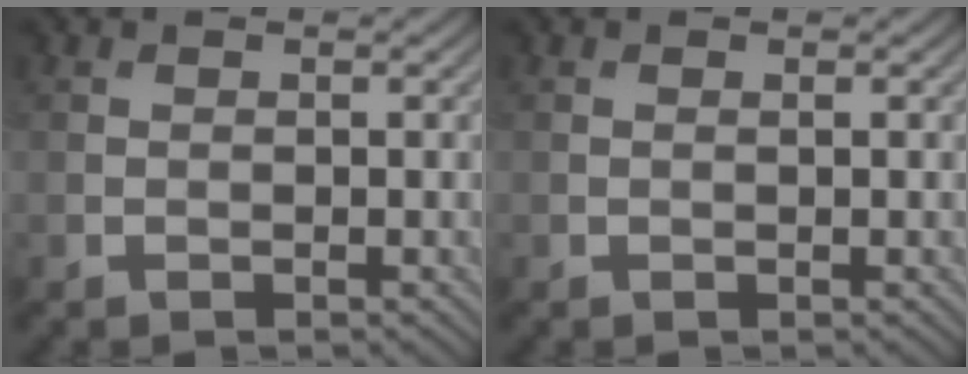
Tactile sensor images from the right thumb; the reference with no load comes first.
{"total": 0.0}